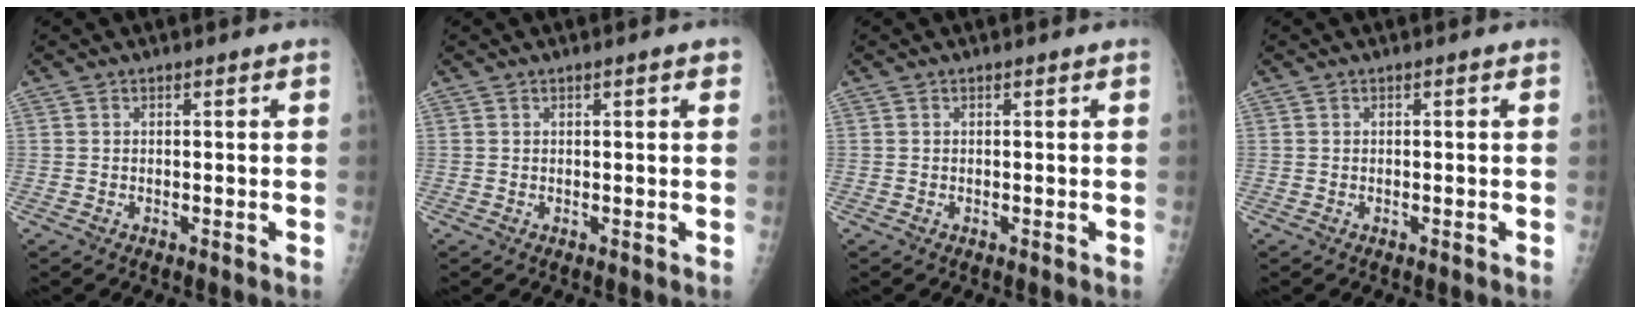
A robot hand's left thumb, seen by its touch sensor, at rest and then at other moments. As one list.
[{"total": 1.5, "force": [0.8, 0.3, 1.2], "torque": [-0.018, 0.000, 0.009]}, {"total": 0.0}, {"total": 0.0}]